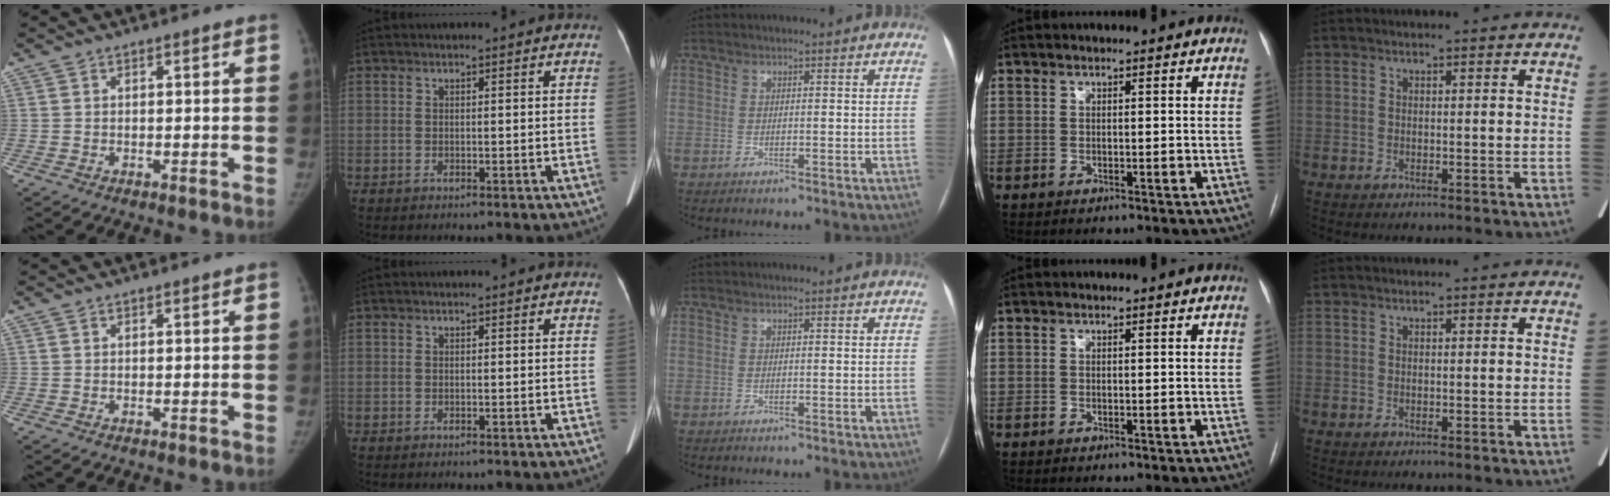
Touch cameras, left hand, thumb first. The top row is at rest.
{}